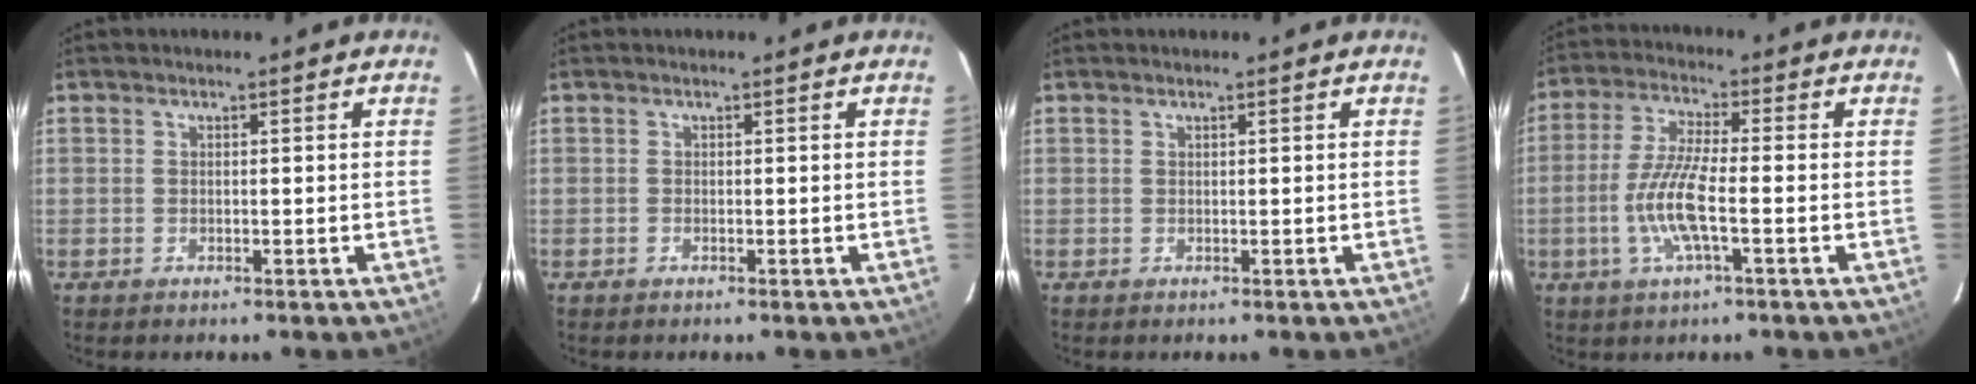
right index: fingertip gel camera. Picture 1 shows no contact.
{"total": 0.0}
{"total": 0.0}
{"total": 9.3, "force": [-2.5, 1.4, 8.8], "torque": [-0.186, -0.003, -0.051]}